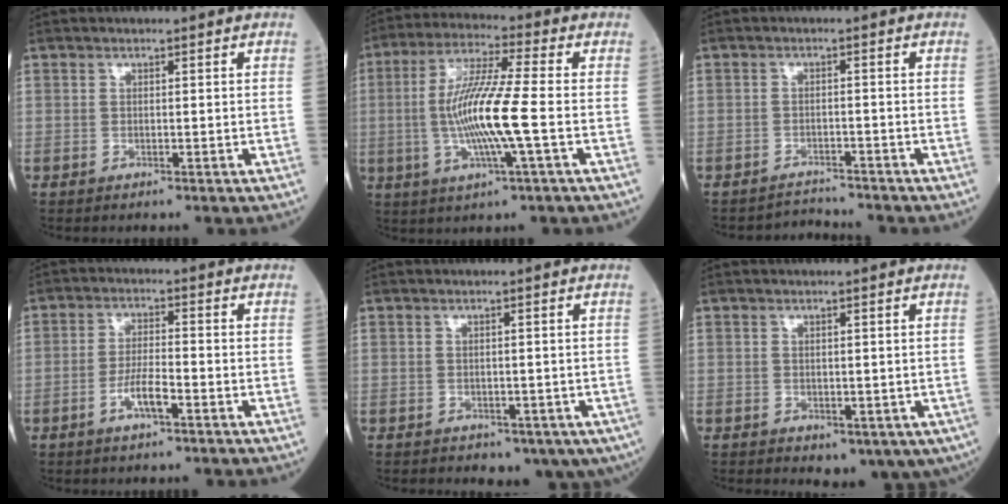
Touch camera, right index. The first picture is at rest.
{"total": 12.1, "force": [-1.6, 0.1, 12.0], "torque": [-0.239, -0.002, -0.037]}
{"total": 3.0, "force": [-2.8, 0.0, -1.1], "torque": [0.020, -0.005, -0.041]}
{"total": 4.3, "force": [-2.1, 0.7, 3.7], "torque": [-0.073, 0.003, -0.040]}
{"total": 7.3, "force": [-4.4, 4.5, 3.7], "torque": [-0.034, 0.004, -0.055]}
{"total": 6.7, "force": [-3.0, 4.0, 4.5], "torque": [-0.040, -0.003, -0.030]}